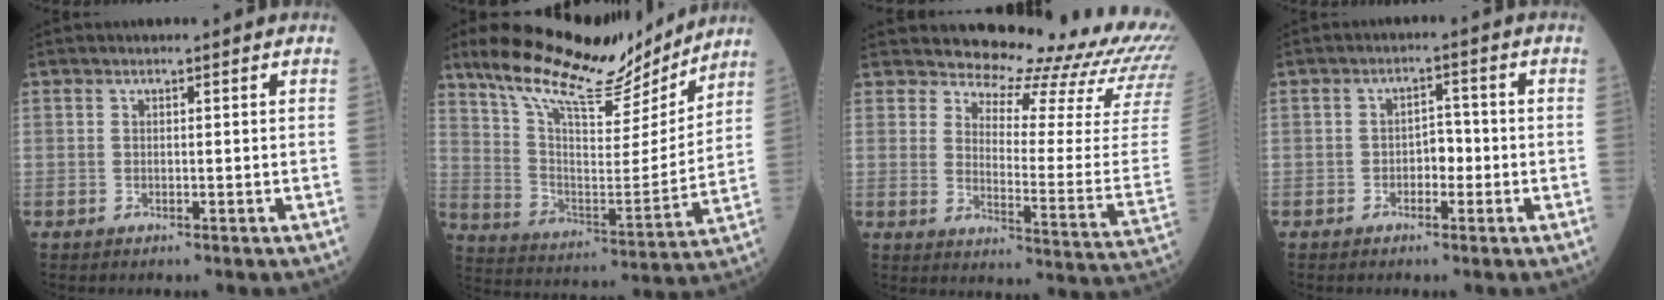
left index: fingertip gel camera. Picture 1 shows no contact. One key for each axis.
{"total": 19.6, "fx": 16.6, "fy": 4.4, "fz": 9.5, "tx": -0.170, "ty": -0.007, "tz": 0.272}
{"total": 19.1, "fx": 18.6, "fy": 1.4, "fz": 4.0, "tx": -0.056, "ty": -0.141, "tz": 0.200}
{"total": 2.8, "fx": -1.1, "fy": 1.6, "fz": 2.0, "tx": -0.023, "ty": 0.006, "tz": -0.023}